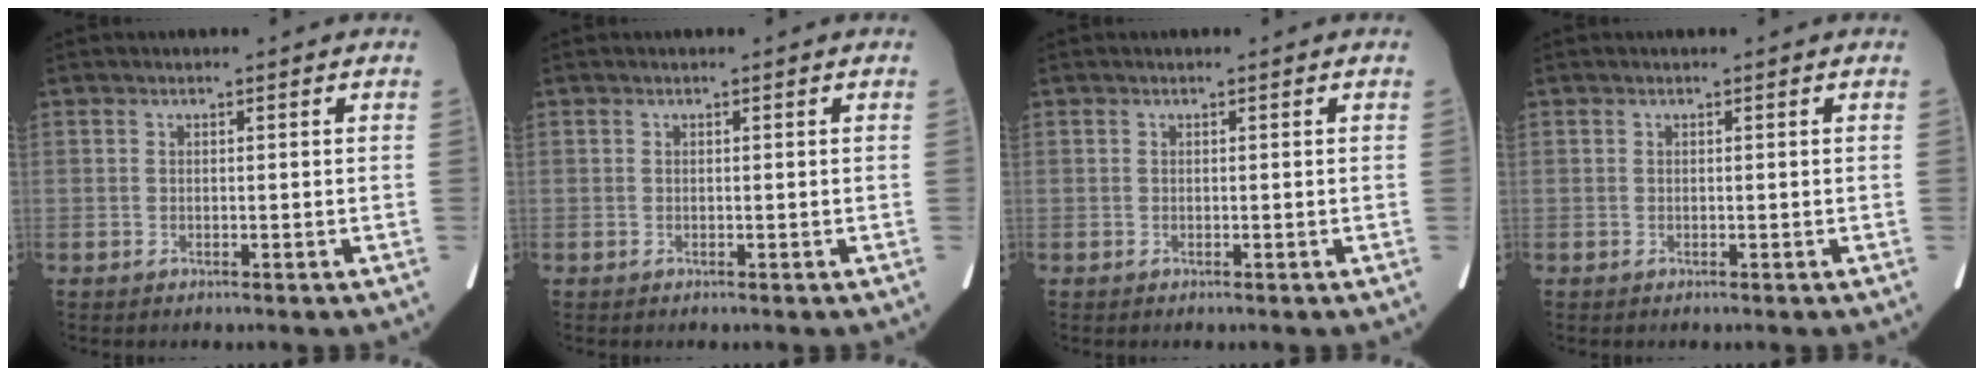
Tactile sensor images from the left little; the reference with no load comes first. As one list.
[{"total": 0.0}, {"total": 0.0}, {"total": 0.0}]